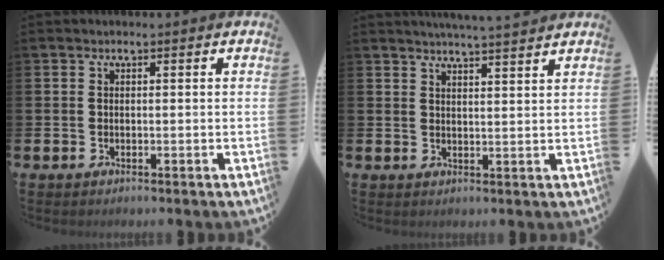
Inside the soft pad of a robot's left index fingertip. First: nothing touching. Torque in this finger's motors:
{"motor_torque": [0.76, -0.80, 0.40, 0.04]}